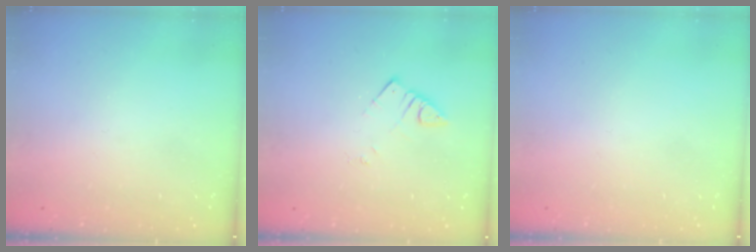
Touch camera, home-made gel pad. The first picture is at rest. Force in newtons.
{"total": 2.7, "press": 2.7, "slide": 0.2}
{"total": 1.8, "press": 1.7, "slide": 0.1}